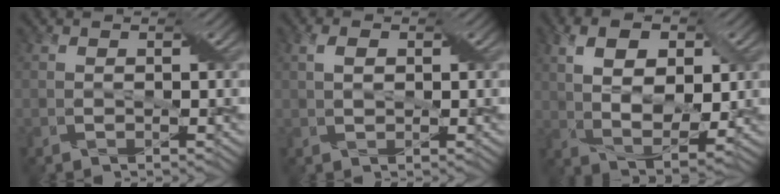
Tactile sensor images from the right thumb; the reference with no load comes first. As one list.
[{"total": 2.1, "force": [0.6, 1.2, 1.6], "torque": [-0.035, 0.004, 0.011]}, {"total": 9.3, "force": [2.5, 5.4, 7.2], "torque": [-0.145, -0.001, 0.043]}]